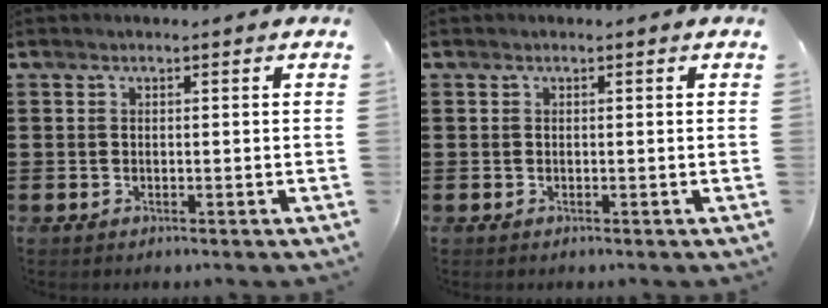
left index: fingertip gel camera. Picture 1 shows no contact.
{"total": 0.0}